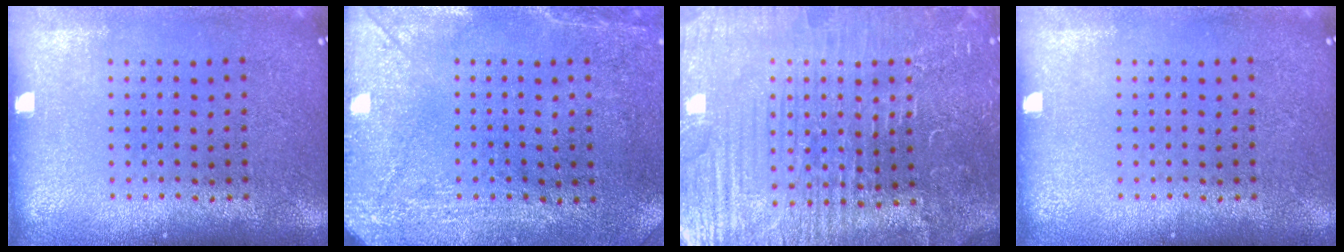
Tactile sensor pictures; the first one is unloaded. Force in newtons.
{"total": 3.0, "press": 2.4, "slide": 1.9}
{"total": 5.4, "press": 5.0, "slide": 1.9}
{"total": 0.0}